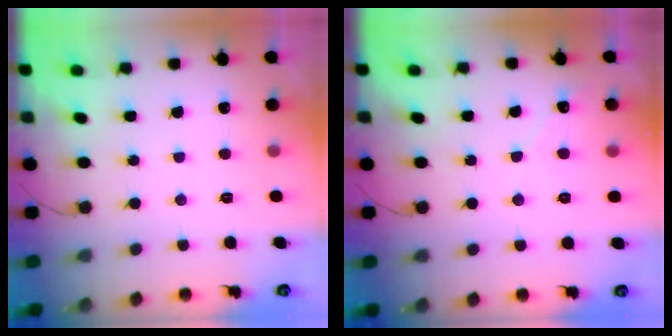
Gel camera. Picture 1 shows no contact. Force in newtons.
{"total": 2.5, "press": 2.5, "slide": 0.1}